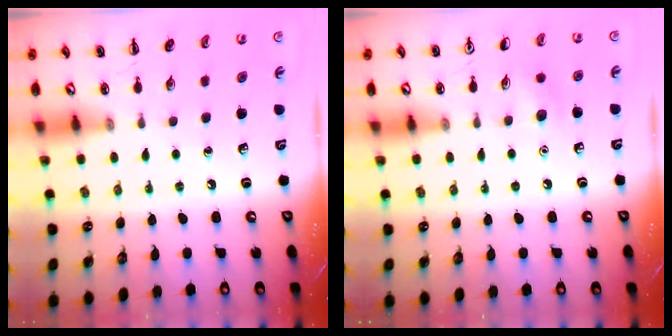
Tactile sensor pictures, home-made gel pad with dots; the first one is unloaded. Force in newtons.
{"total": 5.2, "press": 5.0, "slide": 1.6}